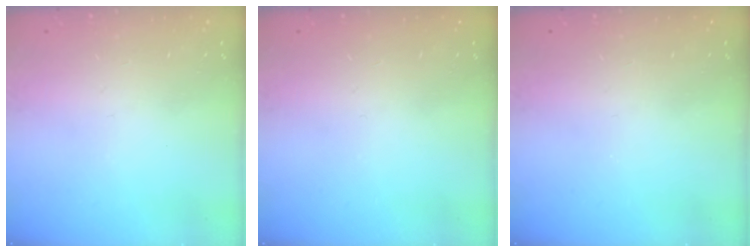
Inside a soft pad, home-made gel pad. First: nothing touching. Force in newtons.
{"total": 0.0}
{"total": 0.0}